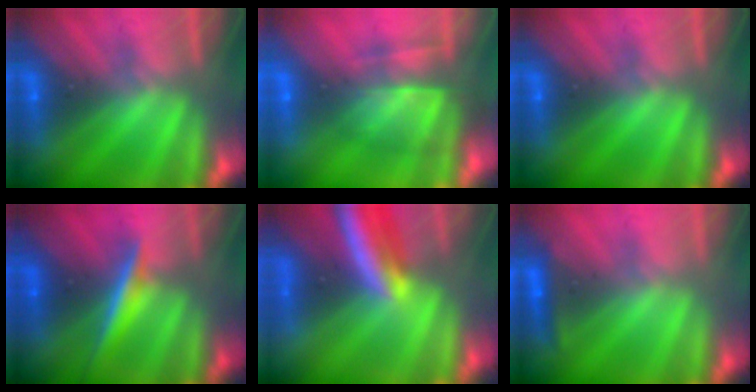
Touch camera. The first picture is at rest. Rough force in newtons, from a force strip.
{"total": 6.7}
{"total": 0.0}
{"total": 3.7}
{"total": 6.8}
{"total": 4.6}